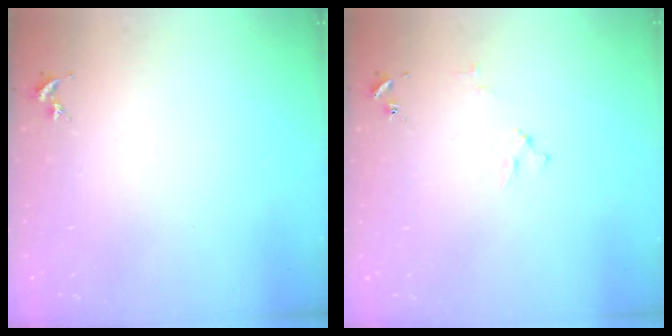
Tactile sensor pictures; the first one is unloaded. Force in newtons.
{"total": 3.0, "press": 3.0, "slide": 0.2}